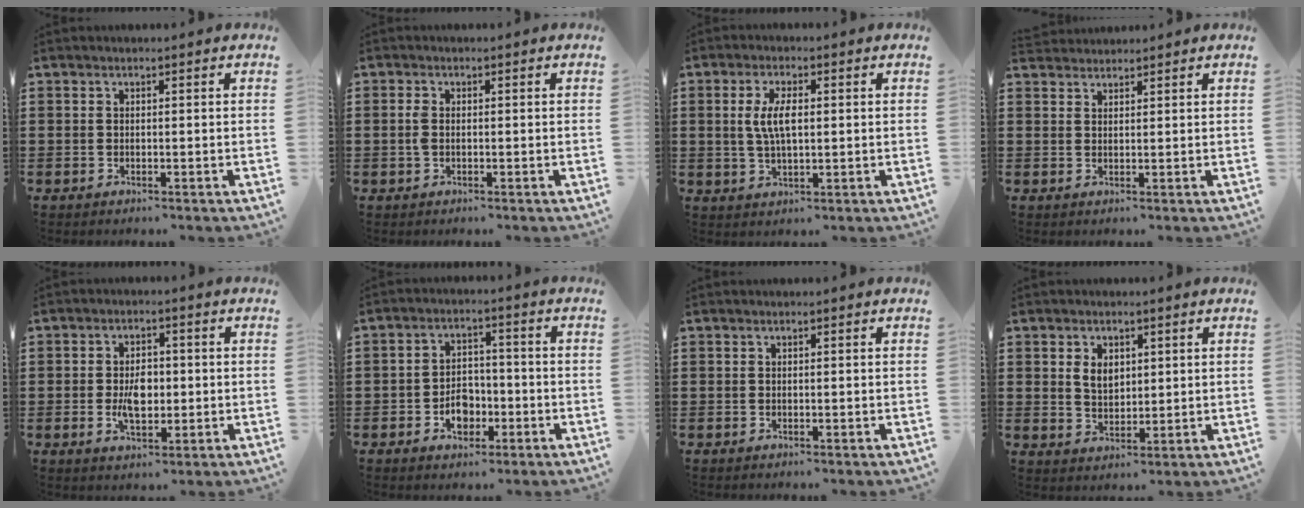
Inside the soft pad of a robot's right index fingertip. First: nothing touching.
{"total": 1.8, "force": [-0.1, 0.9, 1.6], "torque": [-0.040, 0.000, -0.006]}
{"total": 5.4, "force": [0.6, 2.0, 5.0], "torque": [-0.107, 0.006, 0.005]}
{"total": 1.7, "force": [1.7, 0.2, -0.4], "torque": [0.004, 0.004, 0.034]}
{"total": 5.2, "force": [-0.5, 3.0, 4.2], "torque": [-0.078, 0.003, -0.012]}
{"total": 4.8, "force": [-1.9, 3.4, 2.8], "torque": [-0.037, 0.001, -0.039]}
{"total": 0.0}
{"total": 3.5, "force": [1.2, 2.3, 2.3], "torque": [-0.044, 0.005, 0.019]}